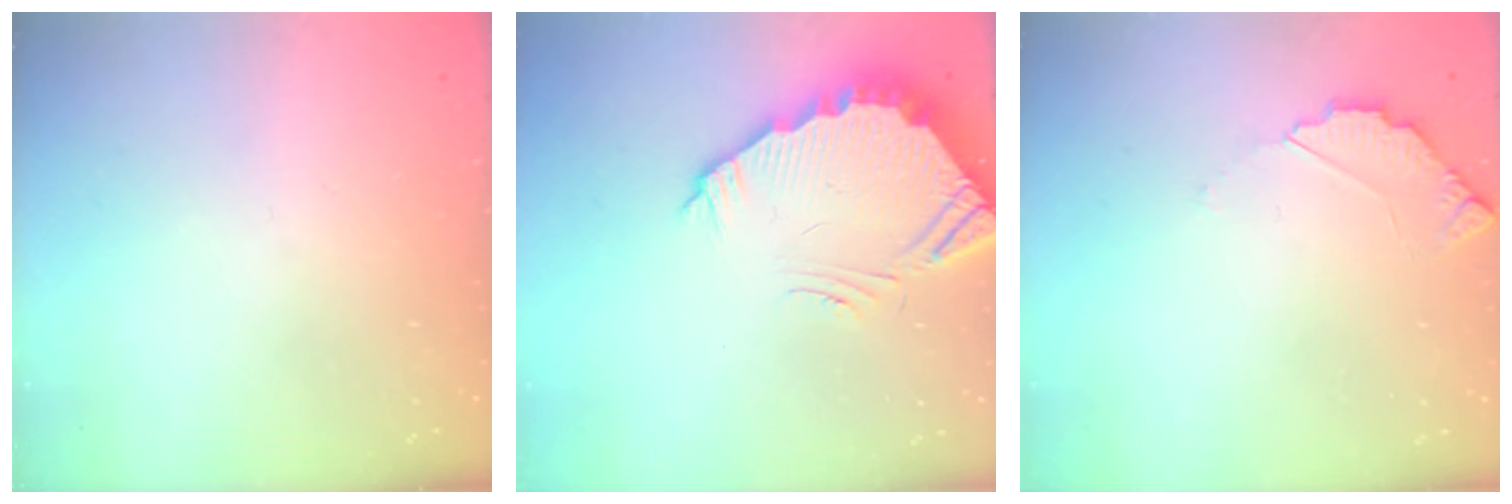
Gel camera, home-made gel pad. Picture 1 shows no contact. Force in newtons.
{"total": 5.1, "press": 5.1, "slide": 0.3}
{"total": 3.5, "press": 3.5, "slide": 0.3}